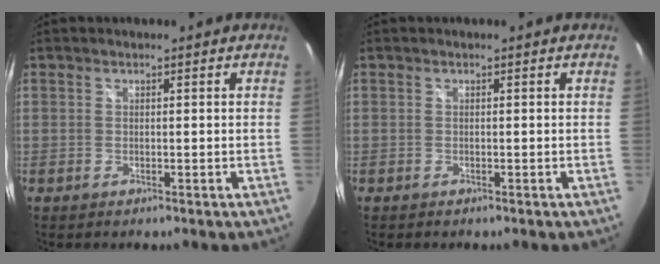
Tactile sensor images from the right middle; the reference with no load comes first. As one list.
[{"total": 0.0}]